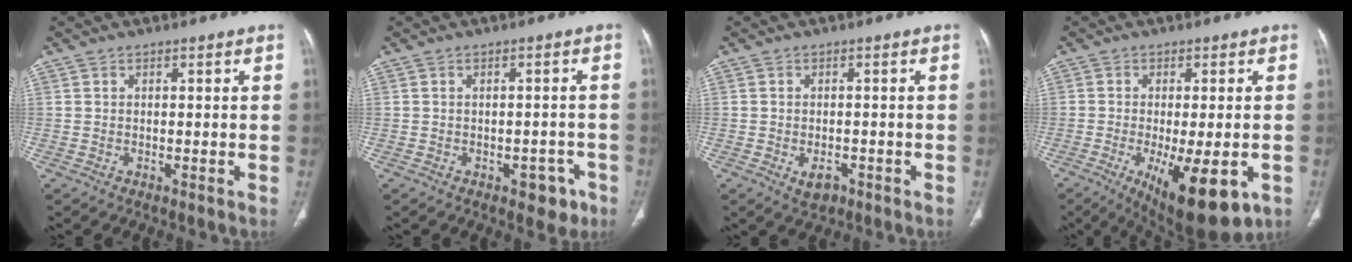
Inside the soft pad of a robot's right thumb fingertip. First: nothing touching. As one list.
[{"total": 4.4, "force": [-2.3, 2.7, 2.6], "torque": [-0.012, 0.017, -0.023]}, {"total": 3.1, "force": [-1.4, 2.0, 1.9], "torque": [-0.024, 0.005, -0.014]}, {"total": 14.8, "force": [-5.5, 5.3, 12.7], "torque": [-0.174, -0.014, -0.066]}]